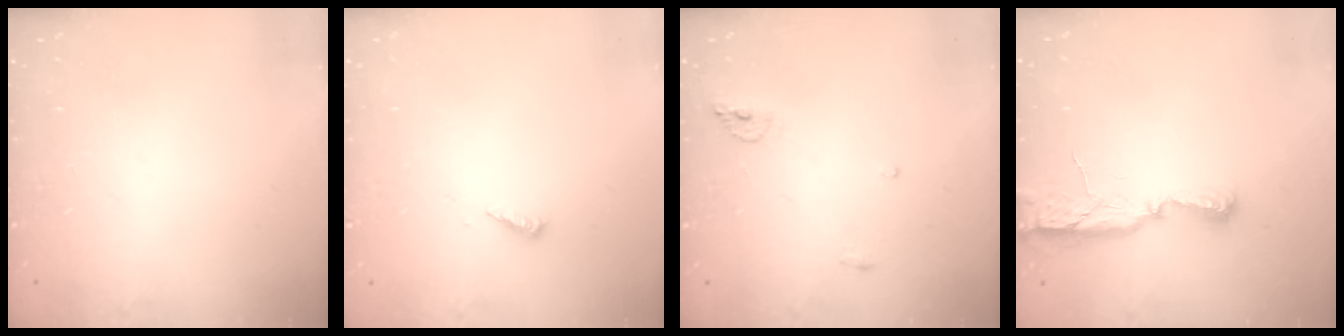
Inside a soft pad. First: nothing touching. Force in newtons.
{"total": 3.1, "press": 3.1, "slide": 0.2}
{"total": 6.3, "press": 6.3, "slide": 0.3}
{"total": 9.5, "press": 8.0, "slide": 5.2}